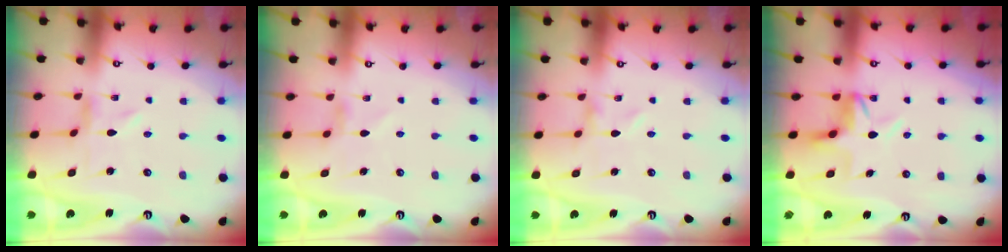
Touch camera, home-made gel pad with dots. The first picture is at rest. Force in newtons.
{"total": 2.8, "press": 2.8, "slide": 0.3}
{"total": 0.0}
{"total": 6.2, "press": 5.8, "slide": 2.2}